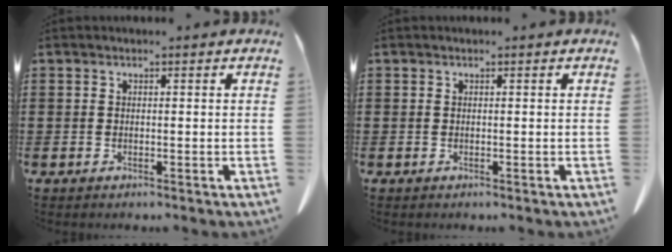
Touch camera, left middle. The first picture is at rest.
{"total": 0.0}